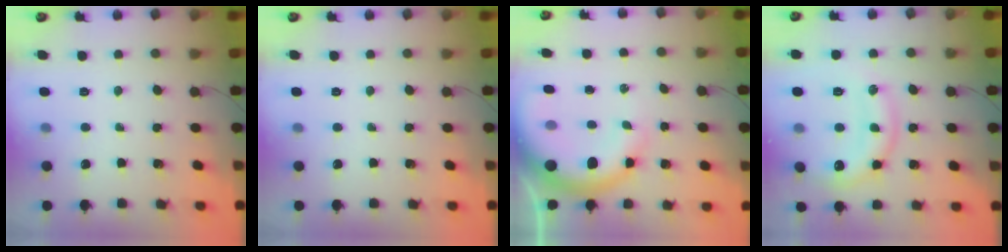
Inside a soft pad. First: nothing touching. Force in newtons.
{"total": 0.0}
{"total": 12.7, "press": 12.4, "slide": 2.7}
{"total": 15.6, "press": 15.6, "slide": 1.5}